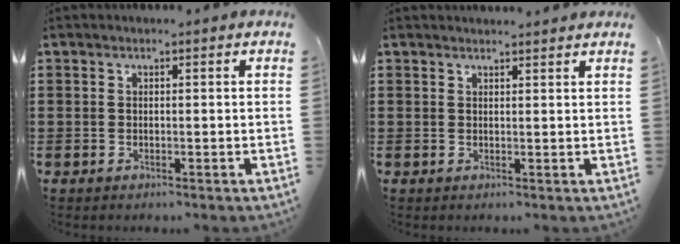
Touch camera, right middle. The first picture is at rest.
{"total": 1.4, "force": [1.4, 0.0, 0.2], "torque": [0.001, -0.003, 0.024]}